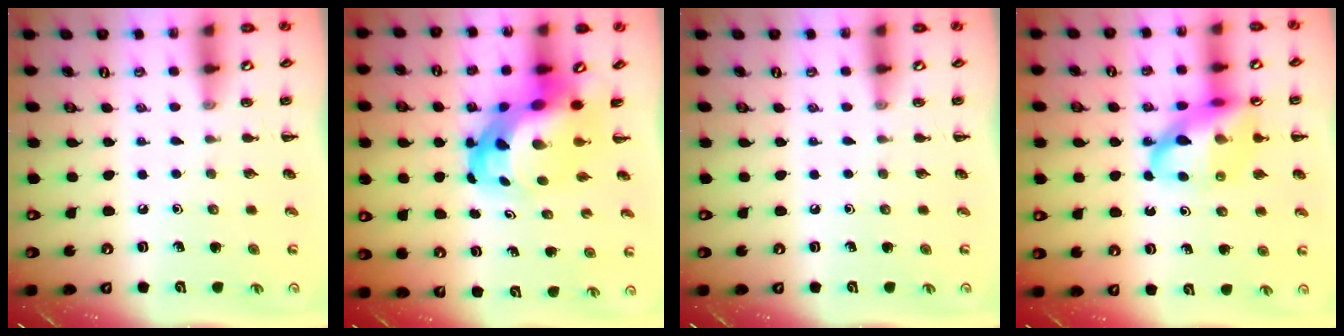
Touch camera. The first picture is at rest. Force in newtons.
{"total": 8.0, "press": 7.6, "slide": 2.4}
{"total": 0.0}
{"total": 18.1, "press": 17.7, "slide": 3.6}